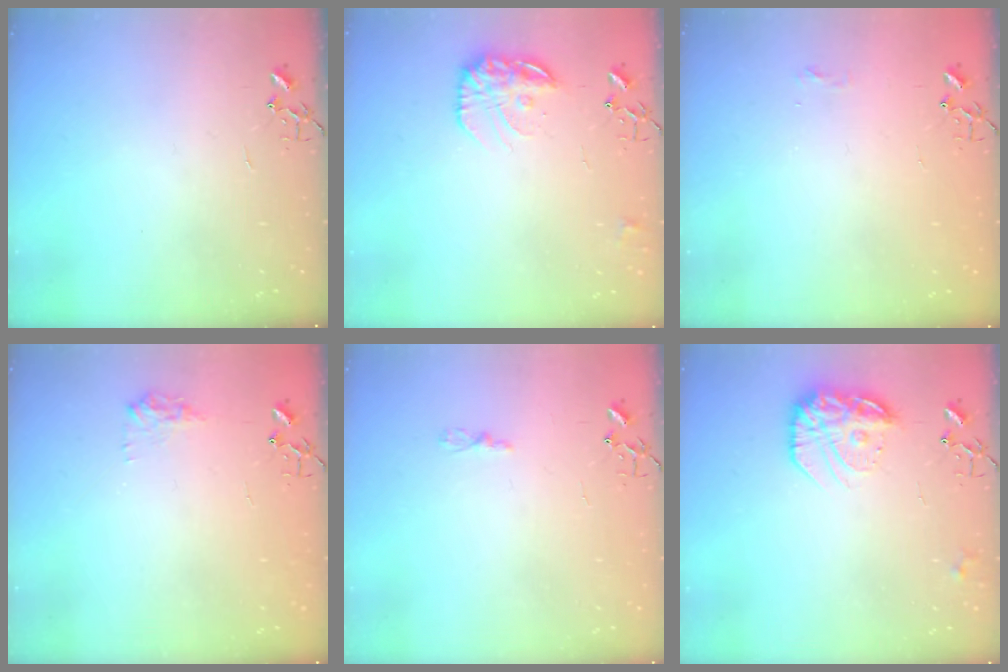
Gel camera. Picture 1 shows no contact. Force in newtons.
{"total": 13.9, "press": 13.8, "slide": 0.6}
{"total": 5.2, "press": 5.2, "slide": 0.7}
{"total": 7.8, "press": 7.8, "slide": 0.4}
{"total": 2.9, "press": 2.9, "slide": 0.4}
{"total": 14.9, "press": 14.9, "slide": 0.7}